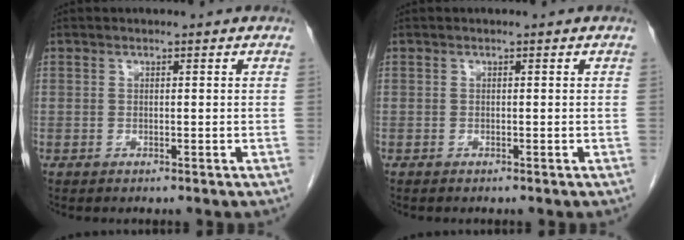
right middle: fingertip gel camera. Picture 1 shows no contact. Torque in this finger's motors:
{"motor_torque": [-0.03, 0.02, -0.03, -0.01]}